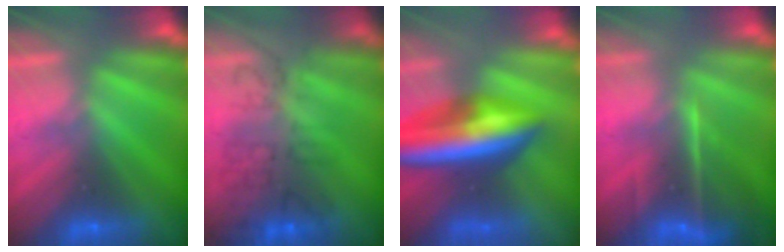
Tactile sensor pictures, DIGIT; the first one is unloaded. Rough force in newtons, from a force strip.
{"total": 4.5}
{"total": 9.8}
{"total": 7.1}